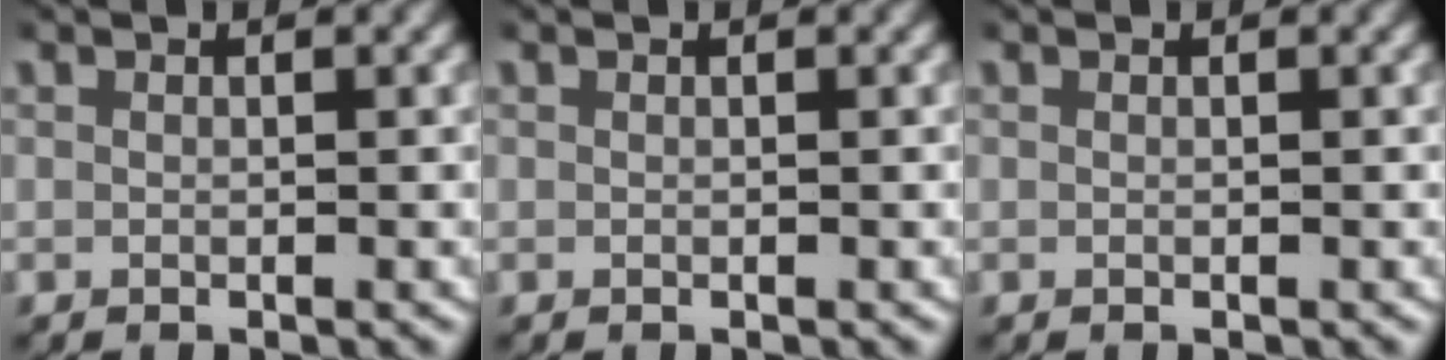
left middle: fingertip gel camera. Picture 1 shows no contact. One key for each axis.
{"total": 0.0}
{"total": 0.0}